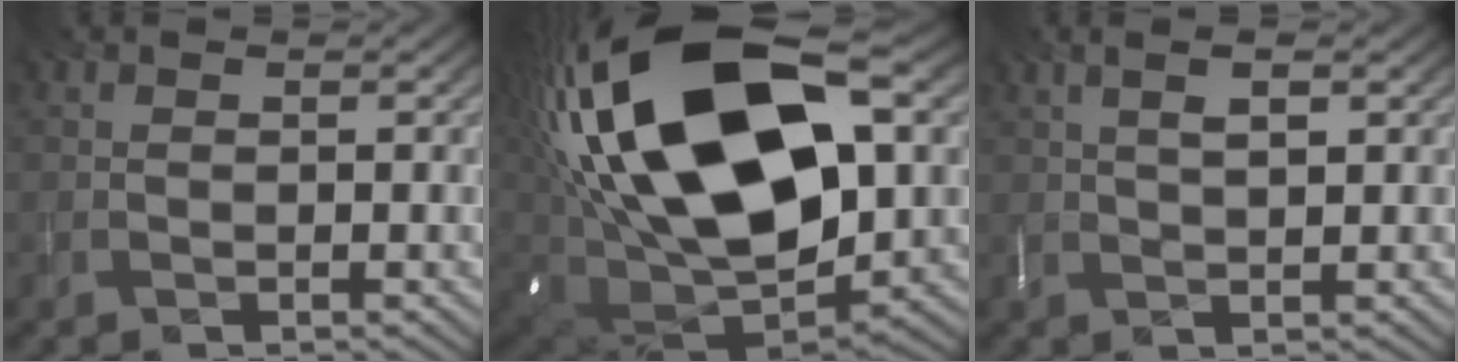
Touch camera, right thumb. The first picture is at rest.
{"total": 23.2, "force": [5.9, 13.7, 17.8], "torque": [-0.401, -0.011, 0.115]}
{"total": 3.4, "force": [1.4, 0.9, 2.9], "torque": [-0.058, 0.000, 0.030]}